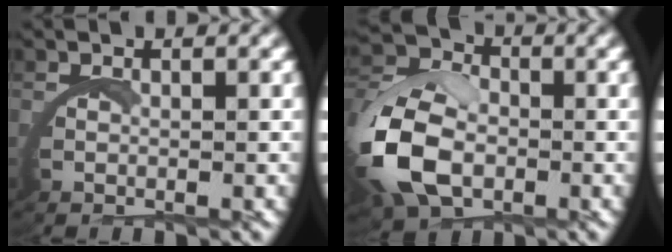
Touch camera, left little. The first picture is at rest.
{"total": 6.0, "force": [-0.8, 4.5, 4.0], "torque": [-0.100, -0.008, -0.012]}